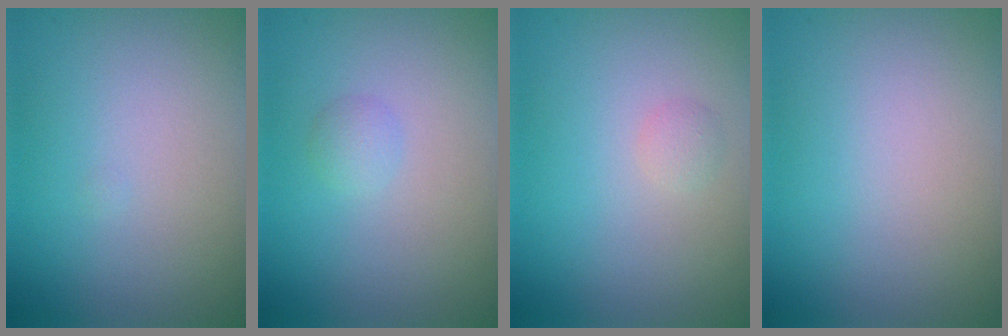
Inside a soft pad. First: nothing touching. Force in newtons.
{"total": 1.0, "press": 1.0, "slide": 0.0}
{"total": 0.8, "press": 0.8, "slide": 0.0}
{"total": 0.0}